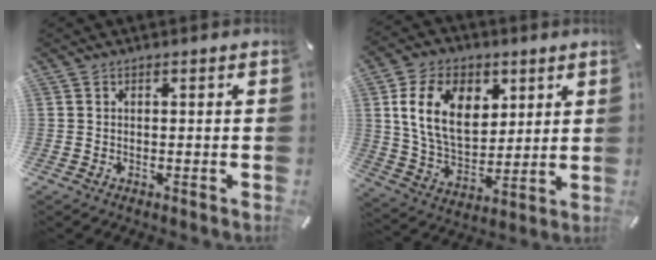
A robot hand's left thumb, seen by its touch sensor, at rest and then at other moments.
{"total": 15.5, "force": [5.5, 10.7, 9.6], "torque": [-0.187, -0.004, 0.100]}